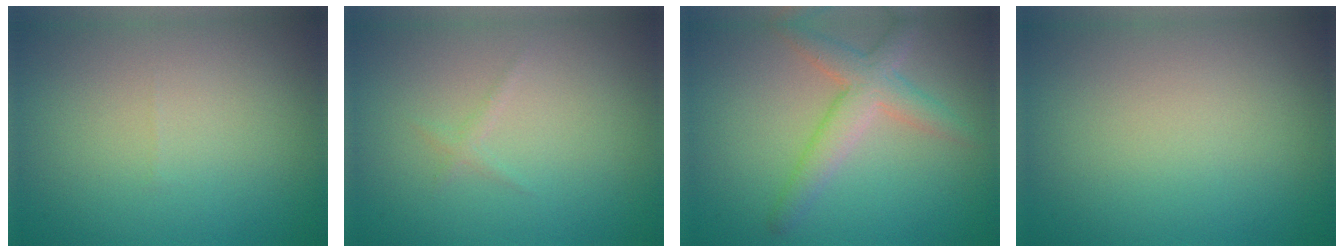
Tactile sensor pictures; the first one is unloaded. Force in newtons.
{"total": 0.6, "press": 0.6, "slide": 0.1}
{"total": 3.7, "press": 3.7, "slide": 0.1}
{"total": 0.0}